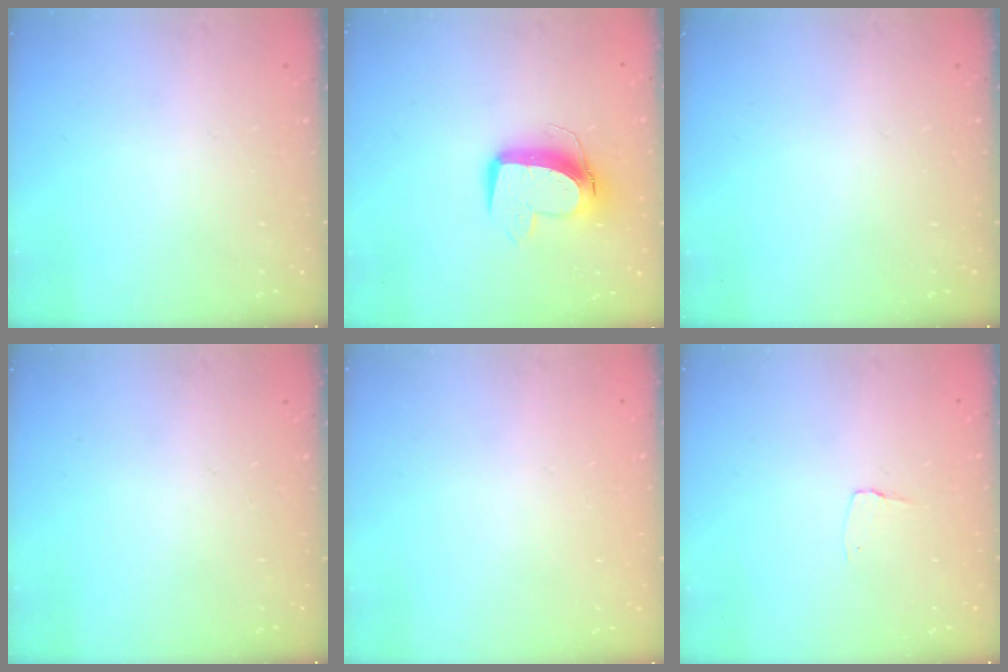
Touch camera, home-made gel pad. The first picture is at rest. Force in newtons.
{"total": 11.7, "press": 11.6, "slide": 1.5}
{"total": 0.0}
{"total": 0.0}
{"total": 0.0}
{"total": 2.9, "press": 2.9, "slide": 0.3}